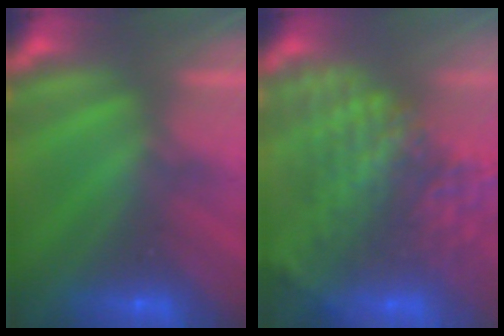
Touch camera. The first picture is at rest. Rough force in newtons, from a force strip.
{"total": 12.7}